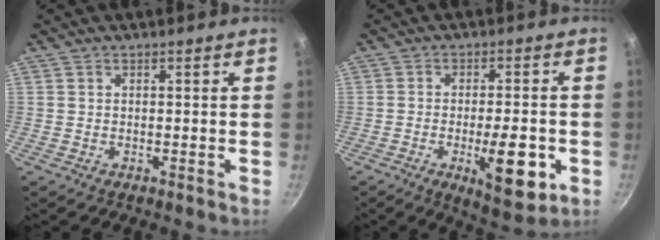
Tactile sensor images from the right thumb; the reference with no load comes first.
{"total": 11.7, "force": [-3.4, 4.1, 10.4], "torque": [-0.129, 0.004, -0.041]}